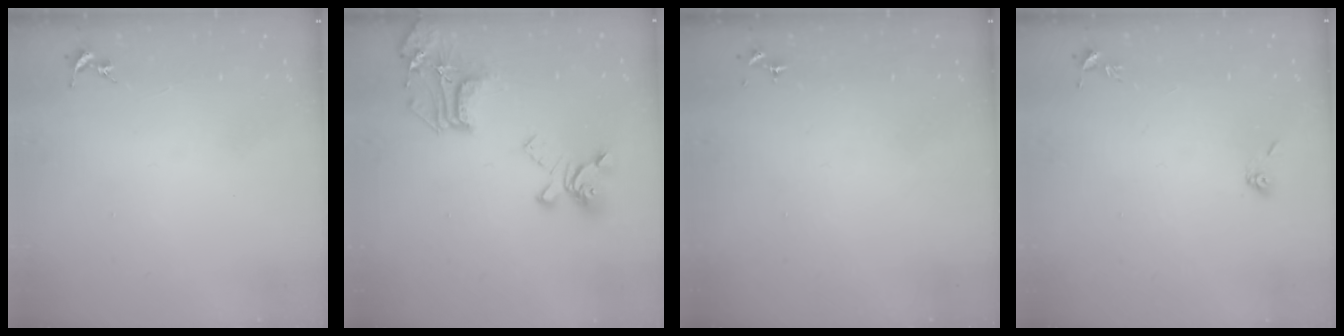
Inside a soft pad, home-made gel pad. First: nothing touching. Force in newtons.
{"total": 20.8, "press": 20.7, "slide": 1.6}
{"total": 0.0}
{"total": 5.3, "press": 5.2, "slide": 1.1}